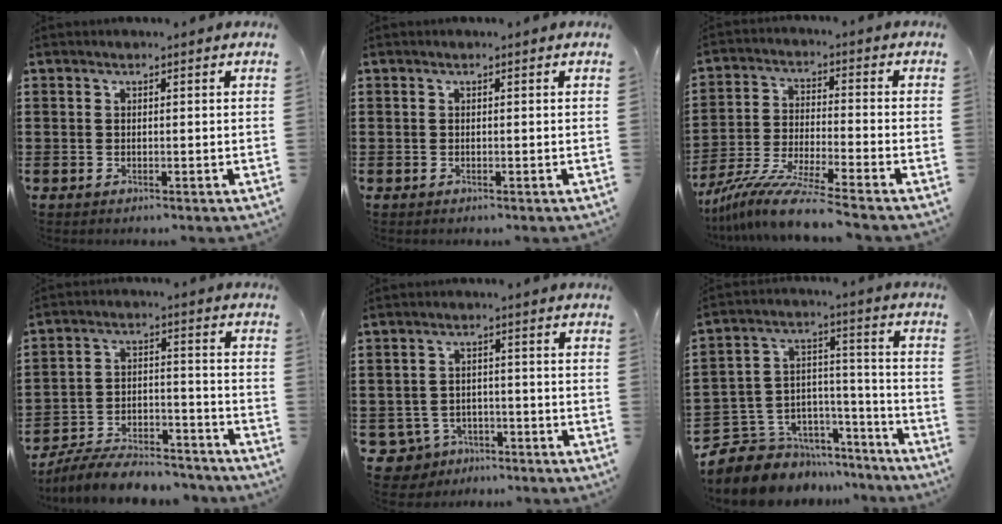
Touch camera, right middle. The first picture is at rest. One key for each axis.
{"total": 0.0}
{"total": 9.1, "fx": -7.9, "fy": -0.2, "fz": 4.5, "tx": -0.095, "ty": -0.007, "tz": -0.157}
{"total": 8.0, "fx": -7.6, "fy": 1.3, "fz": 2.1, "tx": -0.032, "ty": 0.019, "tz": -0.145}
{"total": 3.5, "fx": -3.0, "fy": 1.7, "fz": 0.7, "tx": -0.042, "ty": -0.004, "tz": -0.070}
{"total": 7.3, "fx": -5.5, "fy": 4.8, "fz": 0.1, "tx": -0.029, "ty": 0.007, "tz": -0.105}